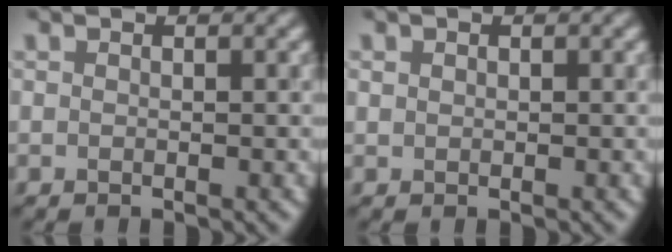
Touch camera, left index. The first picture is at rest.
{"total": 0.0}